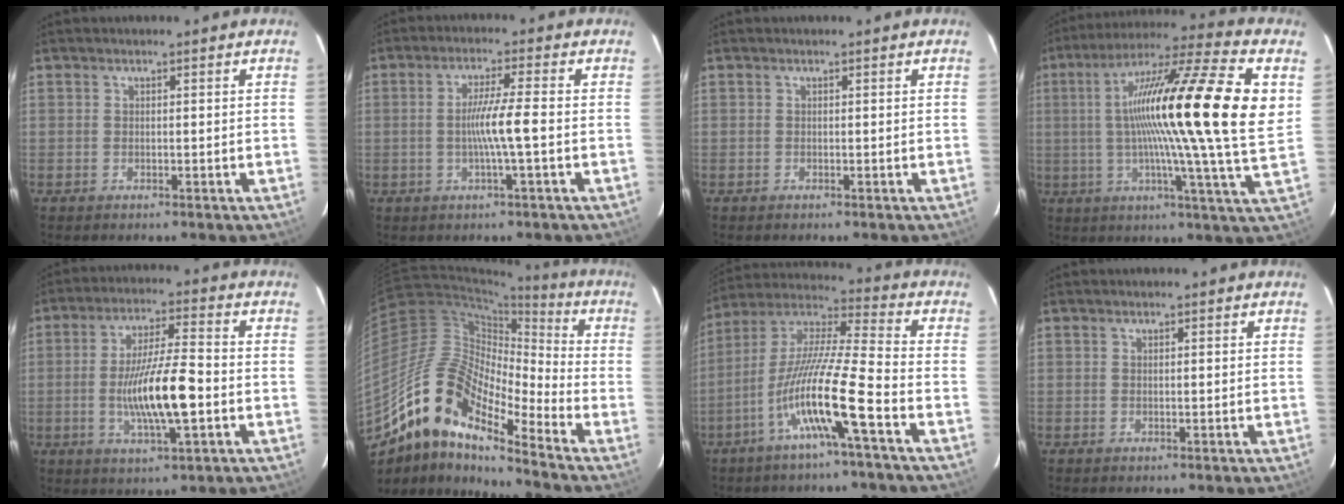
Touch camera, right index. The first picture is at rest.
{"total": 6.3, "force": [-1.0, -0.3, 6.2], "torque": [-0.116, 0.001, -0.017]}
{"total": 0.0}
{"total": 27.0, "force": [4.2, 0.5, 26.7], "torque": [-0.418, 0.023, 0.046]}
{"total": 12.6, "force": [-2.3, 1.9, 12.2], "torque": [-0.230, -0.001, -0.038]}
{"total": 20.4, "force": [-13.1, 6.3, 14.2], "torque": [-0.277, 0.021, -0.236]}
{"total": 15.6, "force": [-6.6, 0.2, 14.1], "torque": [-0.284, 0.001, -0.128]}
{"total": 0.7, "force": [0.2, 0.3, 0.7], "torque": [-0.018, 0.000, 0.003]}